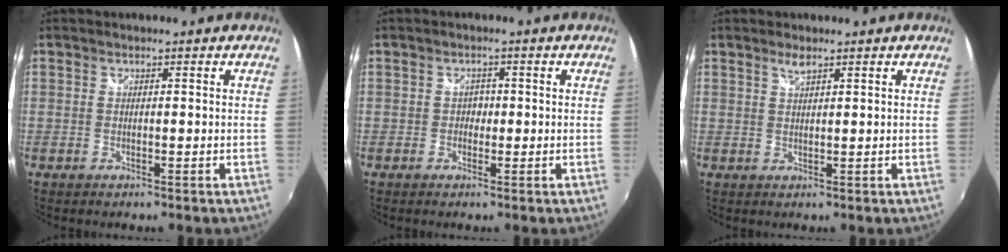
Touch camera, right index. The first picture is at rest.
{"total": 1.5, "force": [-0.4, 1.4, 0.3], "torque": [-0.003, 0.002, -0.007]}
{"total": 1.7, "force": [1.3, 0.3, 1.1], "torque": [-0.019, 0.003, 0.023]}